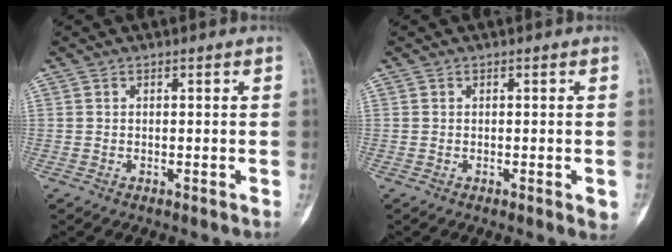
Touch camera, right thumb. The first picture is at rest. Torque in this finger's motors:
{"motor_torque": [0.70, 0.09, -0.15, 0.03, 0.05]}